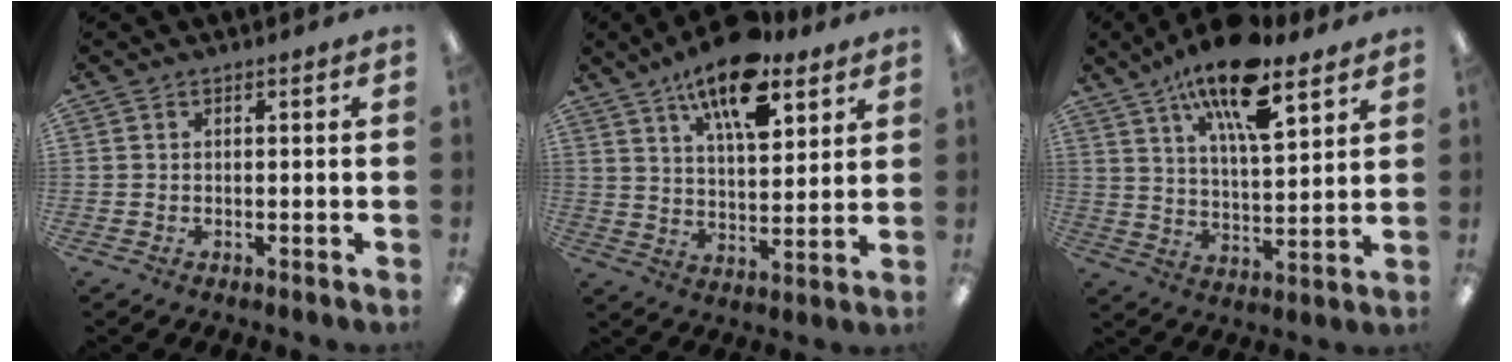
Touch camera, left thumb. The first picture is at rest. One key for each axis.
{"total": 15.3, "fx": 10.3, "fy": 6.1, "fz": 9.6, "tx": -0.152, "ty": -0.045, "tz": 0.172}
{"total": 17.4, "fx": 11.7, "fy": 6.0, "fz": 11.5, "tx": -0.198, "ty": -0.050, "tz": 0.194}